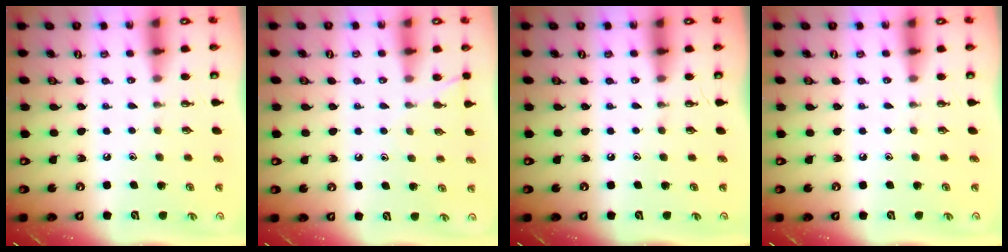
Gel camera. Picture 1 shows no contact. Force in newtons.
{"total": 5.9, "press": 5.9, "slide": 0.6}
{"total": 0.0}
{"total": 0.0}